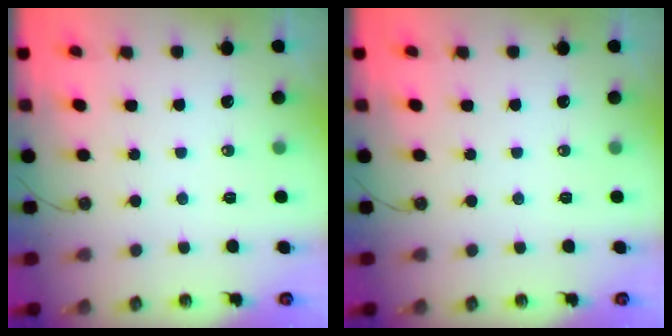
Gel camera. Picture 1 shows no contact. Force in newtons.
{"total": 0.0}